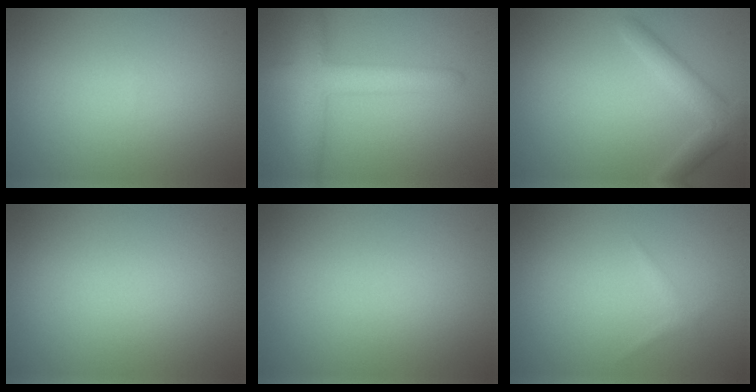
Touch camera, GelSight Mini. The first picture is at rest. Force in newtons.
{"total": 4.5, "press": 4.5, "slide": 0.2}
{"total": 2.8, "press": 2.8, "slide": 0.0}
{"total": 0.0}
{"total": 0.0}
{"total": 0.6, "press": 0.6, "slide": 0.1}